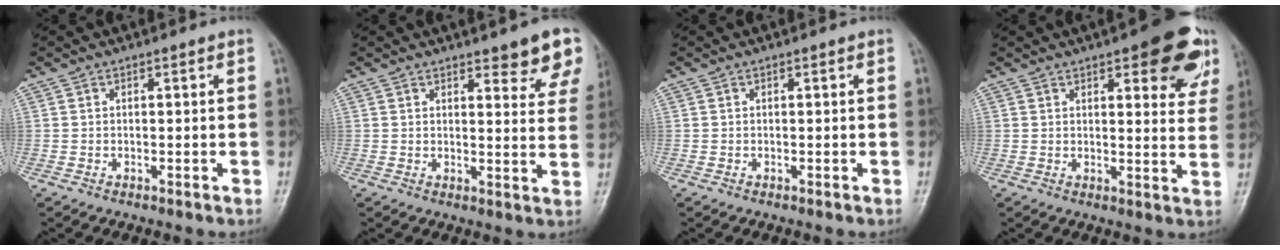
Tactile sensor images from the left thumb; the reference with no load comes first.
{"total": 8.3, "force": [6.2, 2.3, 5.0], "torque": [-0.032, -0.034, 0.065]}
{"total": 0.0}
{"total": 13.4, "force": [7.1, 4.8, 10.2], "torque": [-0.084, -0.027, 0.084]}